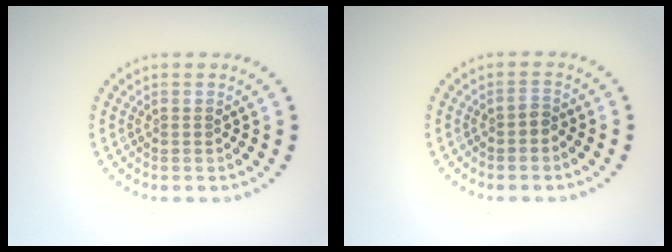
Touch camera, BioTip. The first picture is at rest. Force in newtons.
{"total": 0.9, "press": 0.7, "slide": 0.5}